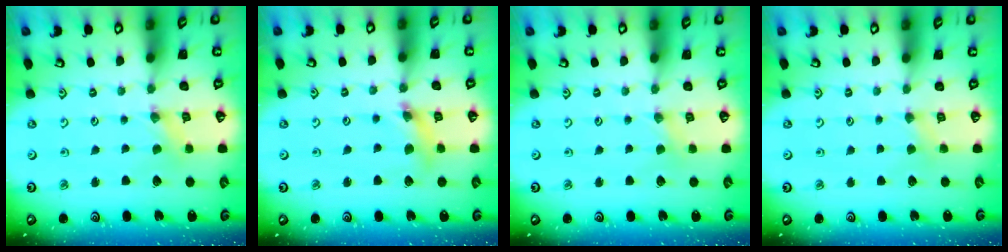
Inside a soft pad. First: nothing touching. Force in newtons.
{"total": 7.9, "press": 7.8, "slide": 1.1}
{"total": 1.5, "press": 1.4, "slide": 0.2}
{"total": 2.1, "press": 2.0, "slide": 0.4}